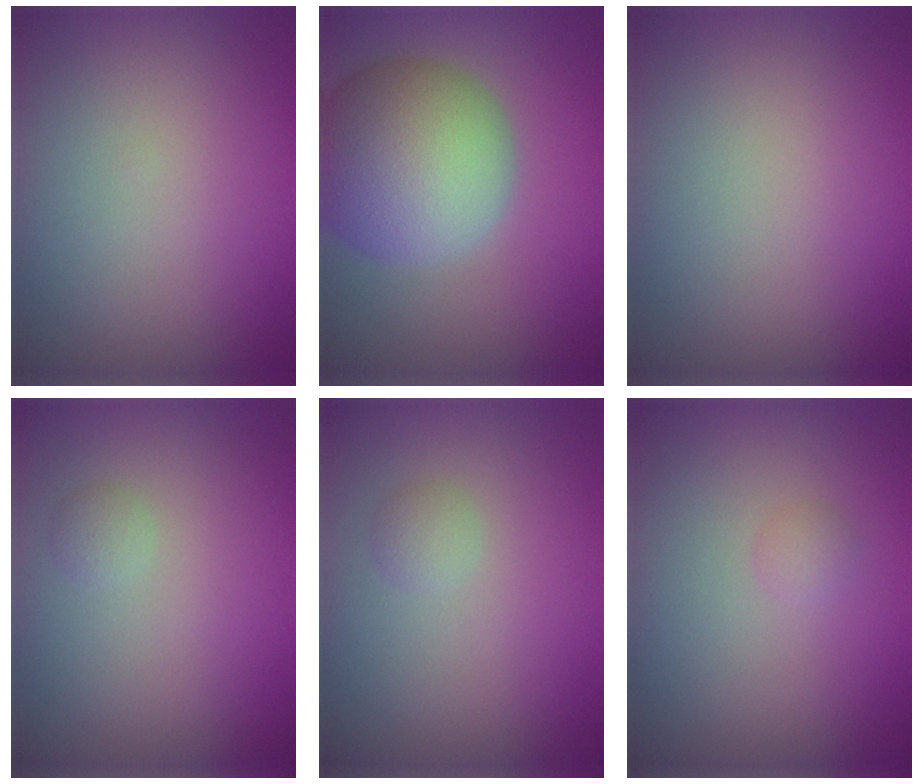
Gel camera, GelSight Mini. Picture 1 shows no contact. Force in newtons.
{"total": 11.1, "press": 11.1, "slide": 0.6}
{"total": 0.0}
{"total": 0.8, "press": 0.8, "slide": 0.0}
{"total": 1.1, "press": 1.1, "slide": 0.0}
{"total": 0.8, "press": 0.8, "slide": 0.0}